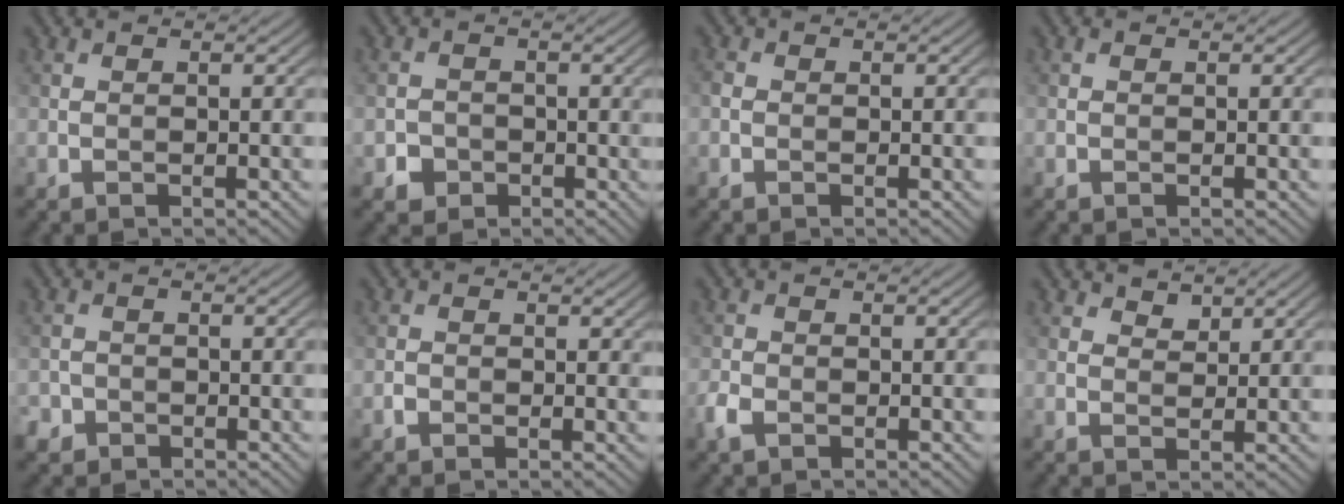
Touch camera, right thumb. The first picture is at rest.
{"total": 2.3, "force": [-1.0, 2.0, 0.5], "torque": [-0.002, 0.000, -0.023]}
{"total": 0.9, "force": [-0.4, 0.7, 0.4], "torque": [-0.008, 0.000, -0.013]}
{"total": 0.0}
{"total": 2.4, "force": [-1.6, 1.7, 0.4], "torque": [-0.011, -0.005, -0.040]}
{"total": 1.2, "force": [-0.4, 1.0, 0.5], "torque": [-0.010, -0.003, -0.014]}
{"total": 2.3, "force": [-1.3, 1.5, 1.2], "torque": [-0.032, -0.004, -0.036]}
{"total": 2.0, "force": [1.7, 0.8, 0.7], "torque": [-0.015, -0.001, 0.032]}